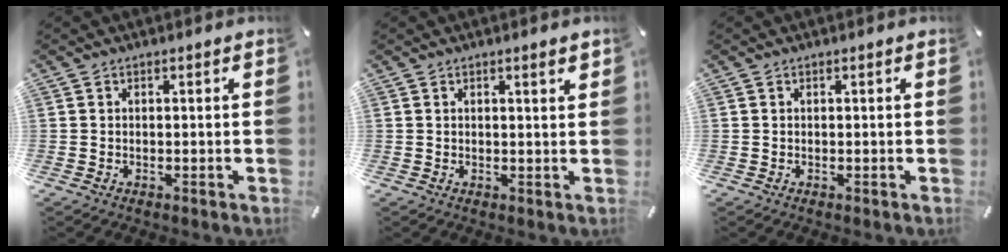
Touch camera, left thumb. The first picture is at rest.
{"total": 1.9, "force": [1.1, 0.1, 1.5], "torque": [-0.024, -0.002, 0.017]}
{"total": 0.0}